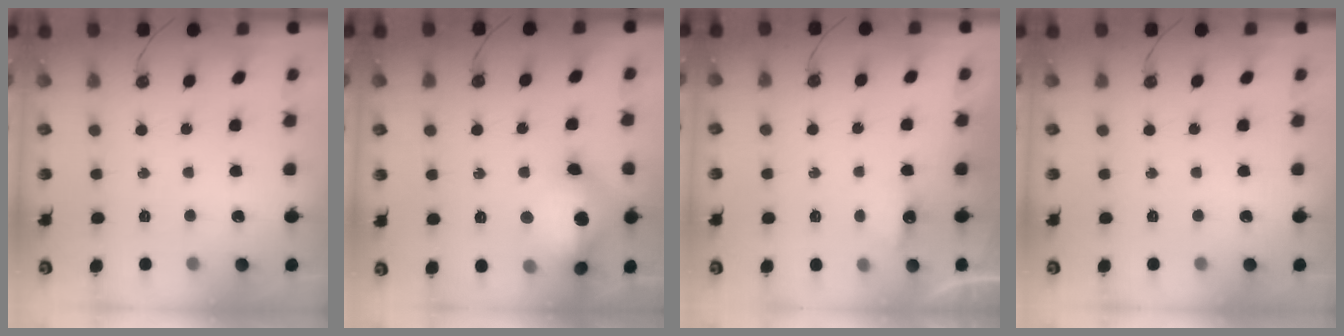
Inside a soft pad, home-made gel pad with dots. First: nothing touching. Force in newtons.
{"total": 17.5, "press": 17.4, "slide": 1.9}
{"total": 3.9, "press": 3.8, "slide": 0.6}
{"total": 0.0}